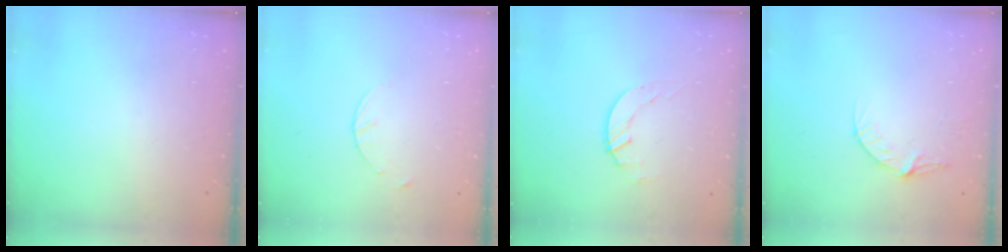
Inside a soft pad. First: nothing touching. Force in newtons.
{"total": 1.6, "press": 1.6, "slide": 0.2}
{"total": 1.5, "press": 1.4, "slide": 0.3}
{"total": 5.6, "press": 5.6, "slide": 0.6}